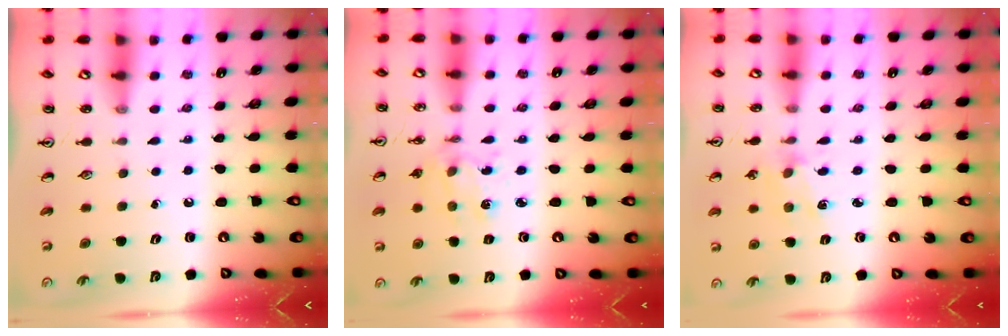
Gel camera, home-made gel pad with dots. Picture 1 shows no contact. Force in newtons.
{"total": 2.4, "press": 2.4, "slide": 0.5}
{"total": 2.4, "press": 2.4, "slide": 0.0}